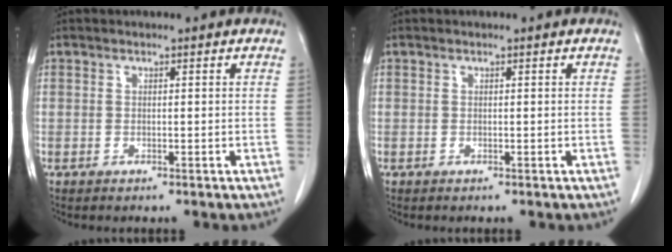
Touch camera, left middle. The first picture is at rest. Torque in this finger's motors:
{"motor_torque": [-0.03, 0.03, 0.03, 0.00]}